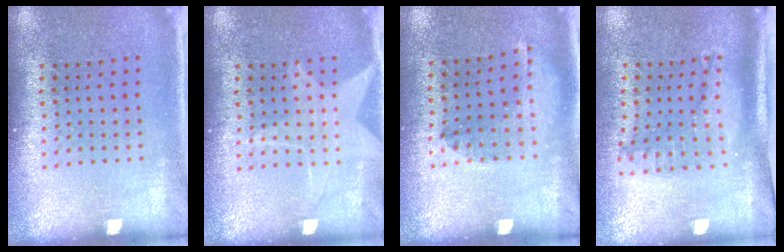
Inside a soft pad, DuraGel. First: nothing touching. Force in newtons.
{"total": 1.9, "press": 1.9, "slide": 0.2}
{"total": 1.0, "press": 1.0, "slide": 0.3}
{"total": 1.4, "press": 1.3, "slide": 0.4}